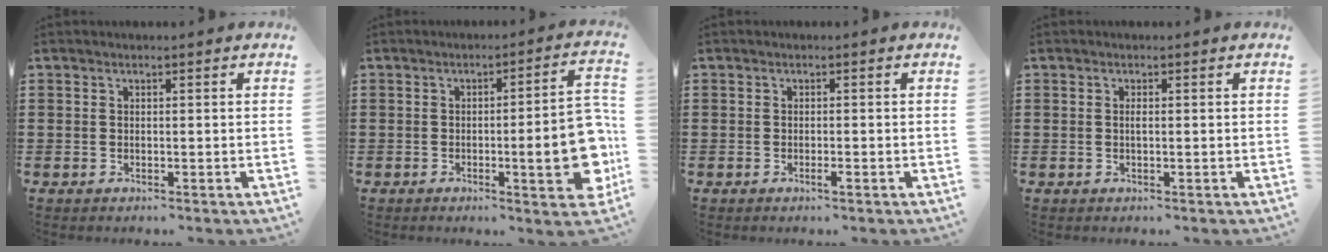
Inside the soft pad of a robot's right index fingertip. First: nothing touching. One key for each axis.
{"total": 11.3, "fx": -2.1, "fy": 2.4, "fz": 10.8, "tx": -0.141, "ty": -0.014, "tz": -0.033}
{"total": 1.0, "fx": -0.6, "fy": 0.0, "fz": 0.8, "tx": -0.015, "ty": -0.007, "tz": -0.009}
{"total": 0.7, "fx": -0.1, "fy": -0.1, "fz": 0.6, "tx": -0.012, "ty": -0.005, "tz": -0.002}